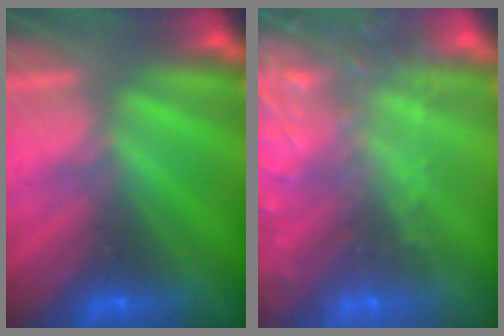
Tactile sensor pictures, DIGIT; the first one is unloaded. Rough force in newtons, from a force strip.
{"total": 6.2}